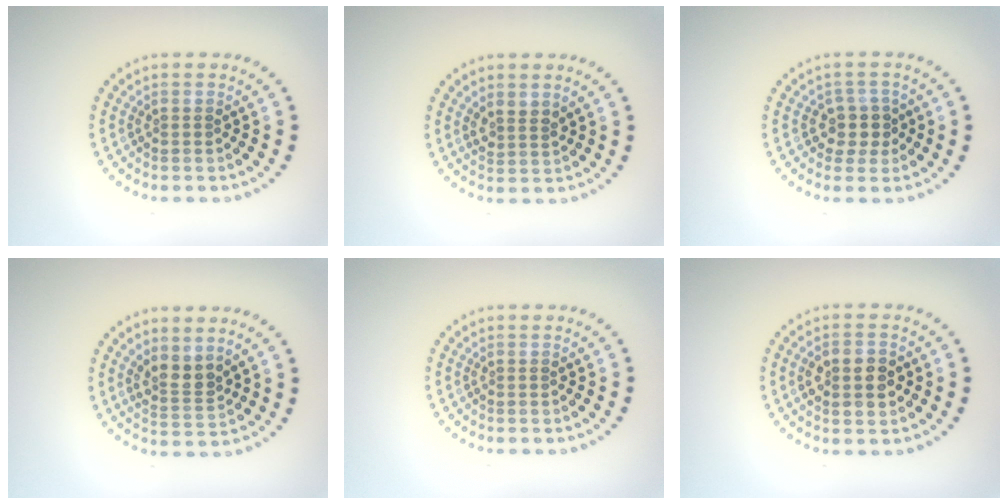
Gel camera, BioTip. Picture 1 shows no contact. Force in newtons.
{"total": 1.7, "press": 1.3, "slide": 1.2}
{"total": 2.4, "press": 2.0, "slide": 1.3}
{"total": 2.5, "press": 2.2, "slide": 1.3}
{"total": 0.0}
{"total": 3.8, "press": 3.7, "slide": 0.2}